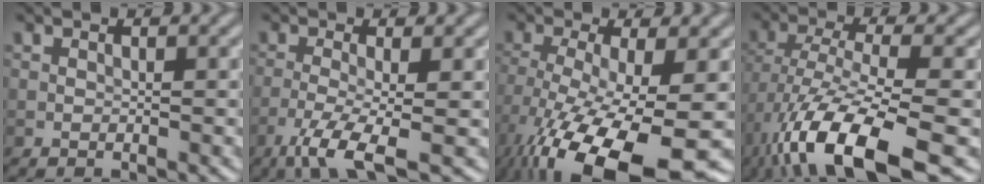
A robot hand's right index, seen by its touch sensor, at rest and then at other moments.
{"total": 5.2, "force": [-2.7, 1.0, 4.4], "torque": [-0.088, -0.006, -0.060]}
{"total": 16.2, "force": [-8.5, 4.7, 12.9], "torque": [-0.254, -0.036, -0.131]}
{"total": 13.0, "force": [-6.9, 4.1, 10.2], "torque": [-0.202, -0.014, -0.123]}